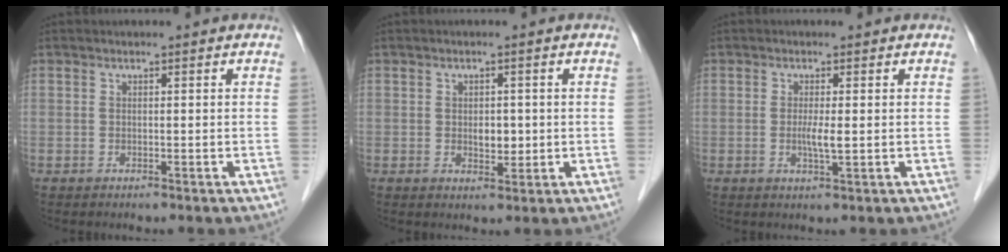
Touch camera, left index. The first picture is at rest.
{"total": 2.5, "force": [-0.2, 1.6, 2.0], "torque": [-0.032, -0.005, 0.001]}
{"total": 2.4, "force": [-0.3, 0.1, 2.4], "torque": [-0.050, -0.008, -0.005]}